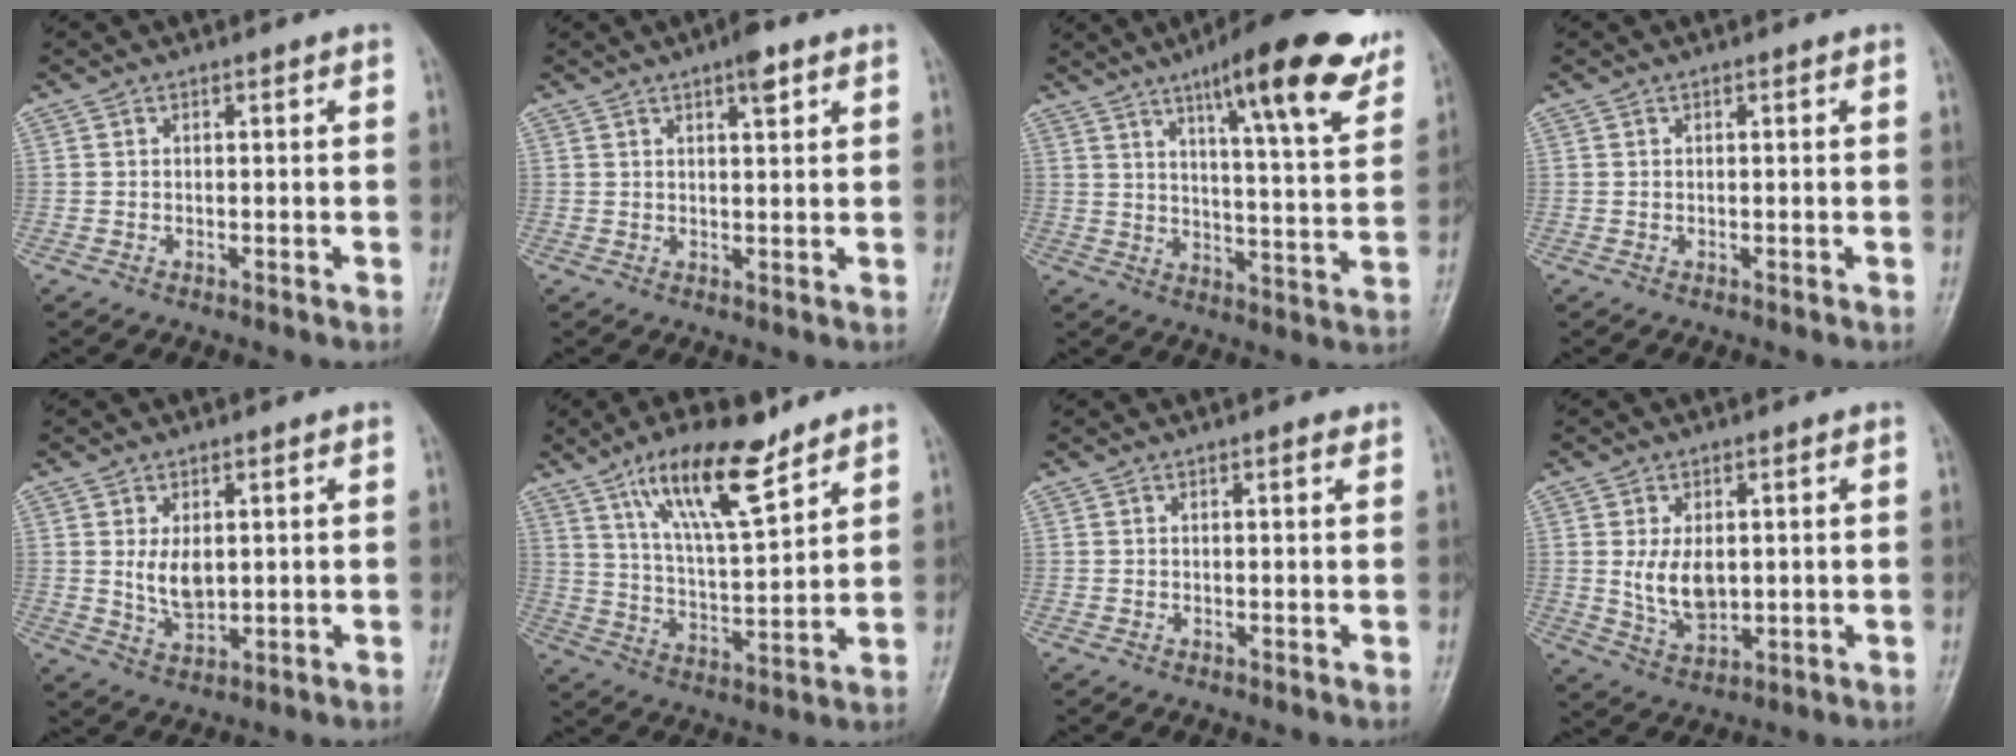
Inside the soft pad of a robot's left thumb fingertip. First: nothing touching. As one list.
[{"total": 3.9, "force": [2.3, 1.1, 2.9], "torque": [-0.038, -0.007, 0.032]}, {"total": 19.4, "force": [12.1, 3.9, 14.7], "torque": [-0.178, -0.050, 0.172]}, {"total": 0.0}, {"total": 5.6, "force": [1.1, 3.3, 4.4], "torque": [-0.065, -0.015, 0.028]}, {"total": 15.0, "force": [9.8, 4.4, 10.5], "torque": [-0.165, -0.049, 0.179]}, {"total": 1.0, "force": [0.7, 0.3, 0.7], "torque": [-0.009, -0.003, 0.009]}, {"total": 7.2, "force": [0.8, 4.5, 5.6], "torque": [-0.088, -0.015, 0.027]}]